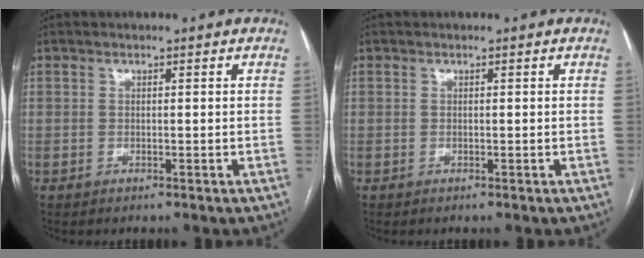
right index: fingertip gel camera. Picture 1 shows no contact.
{"total": 0.0}